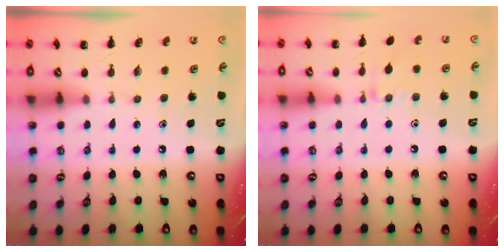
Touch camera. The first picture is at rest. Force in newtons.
{"total": 6.7, "press": 6.5, "slide": 1.5}